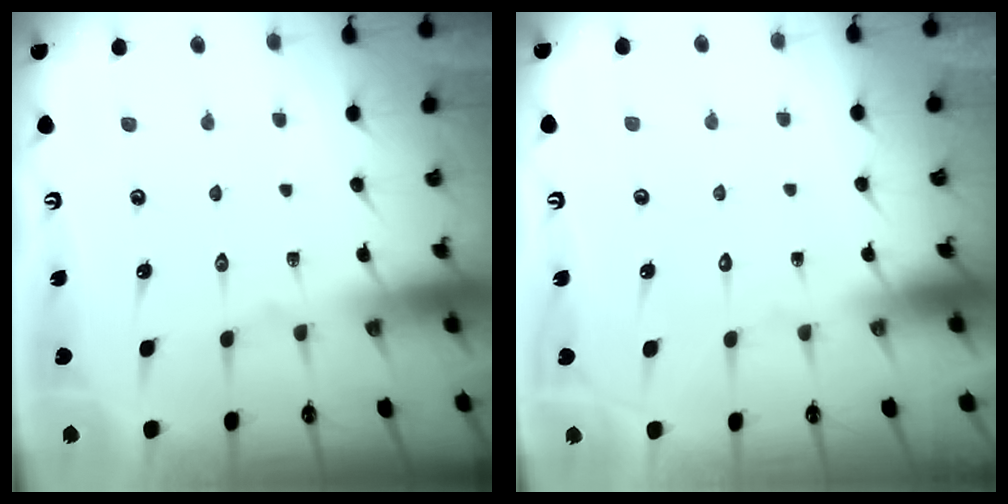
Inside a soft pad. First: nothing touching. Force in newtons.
{"total": 1.6, "press": 1.6, "slide": 0.1}